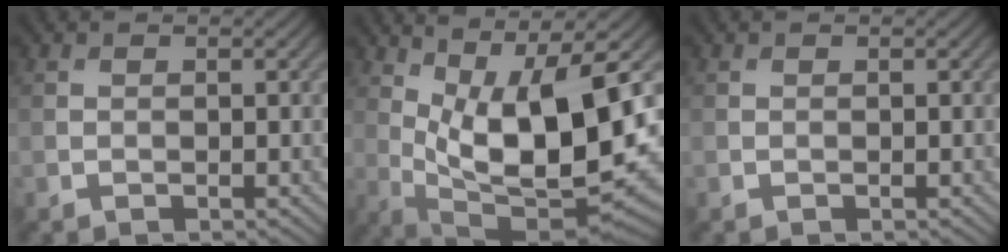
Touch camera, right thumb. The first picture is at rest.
{"total": 14.2, "force": [2.9, 4.7, 13.1], "torque": [-0.242, -0.008, 0.061]}
{"total": 0.0}